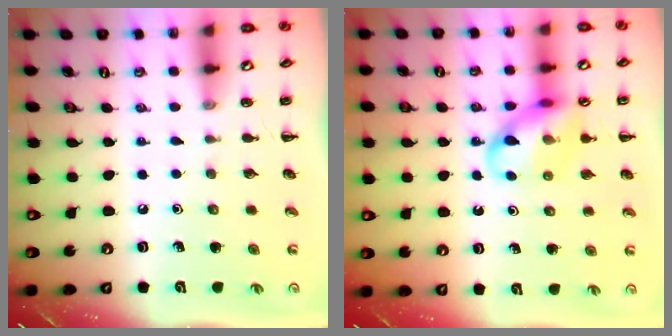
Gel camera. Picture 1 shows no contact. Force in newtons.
{"total": 13.1, "press": 13.0, "slide": 1.9}